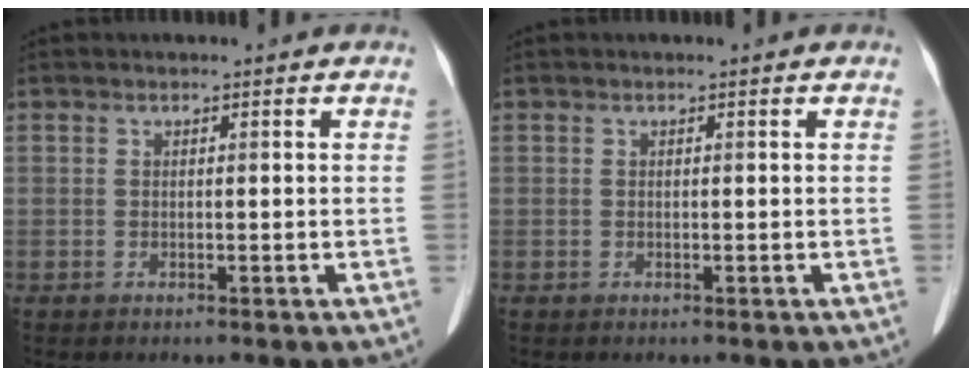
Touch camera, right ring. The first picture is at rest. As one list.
[{"total": 0.0}]